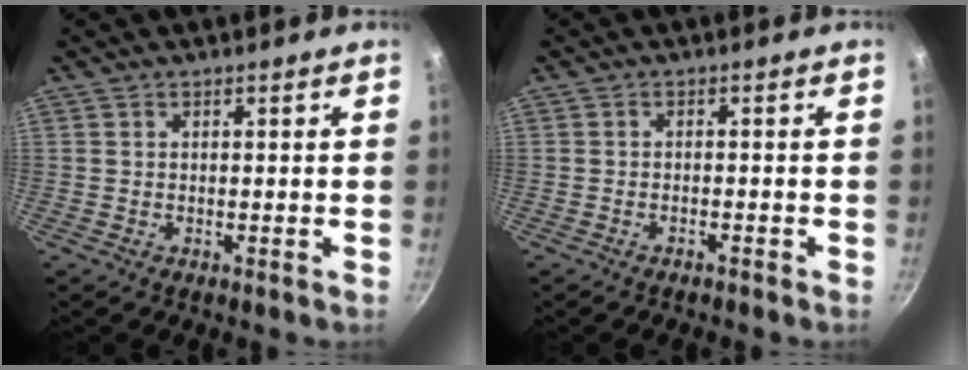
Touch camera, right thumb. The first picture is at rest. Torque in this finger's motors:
{"motor_torque": [-0.44, -0.29, -0.21, 0.64, -0.03]}